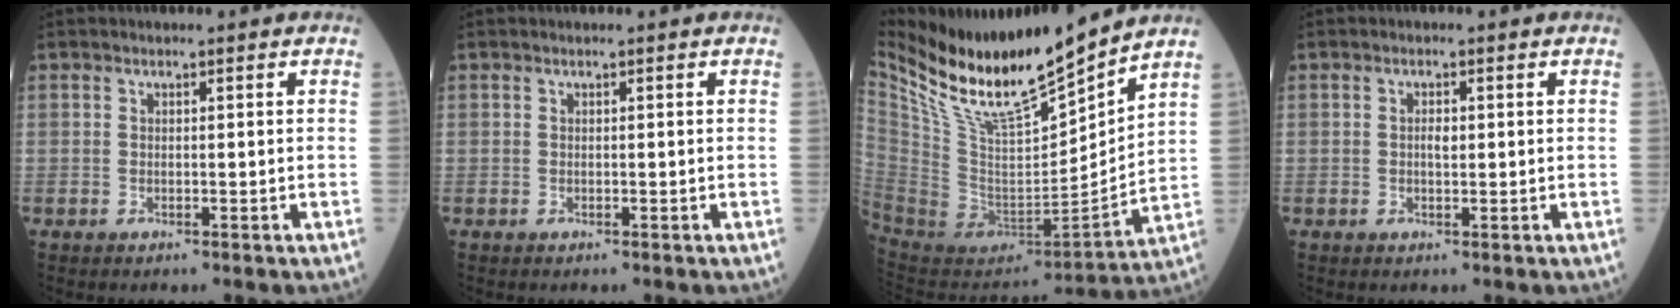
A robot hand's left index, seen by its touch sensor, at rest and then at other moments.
{"total": 0.0}
{"total": 19.4, "force": [16.3, 2.3, 10.4], "torque": [-0.189, -0.022, 0.315]}
{"total": 1.5, "force": [0.1, 0.7, 1.3], "torque": [-0.025, 0.002, 0.002]}